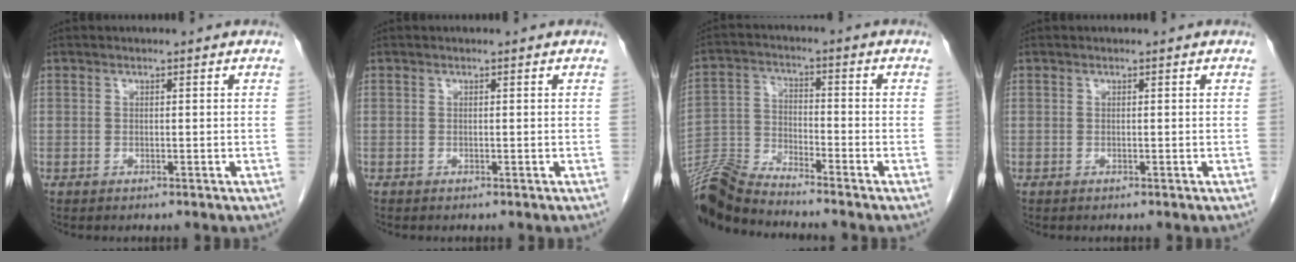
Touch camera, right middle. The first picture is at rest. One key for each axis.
{"total": 0.0}
{"total": 8.4, "fx": -8.3, "fy": -0.9, "fz": 1.1, "tx": -0.035, "ty": -0.006, "tz": -0.165}
{"total": 0.0}